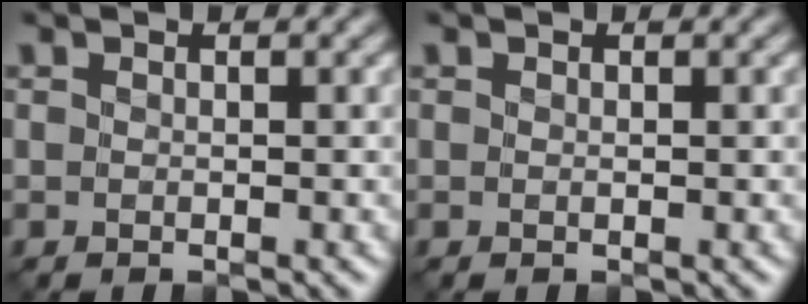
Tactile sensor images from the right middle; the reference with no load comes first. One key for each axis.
{"total": 0.0}